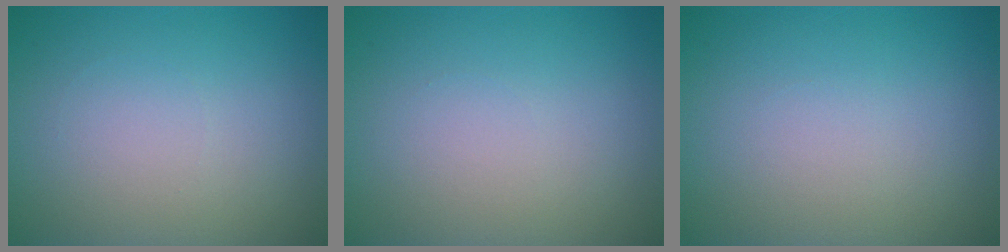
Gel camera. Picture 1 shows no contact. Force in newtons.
{"total": 0.0}
{"total": 0.0}